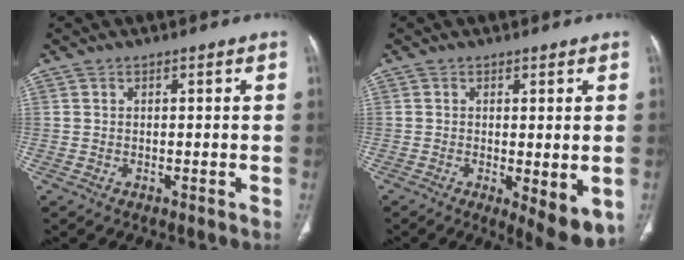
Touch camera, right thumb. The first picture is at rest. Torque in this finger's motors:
{"motor_torque": [-0.14, 0.59, -0.13, 0.01, -0.19]}